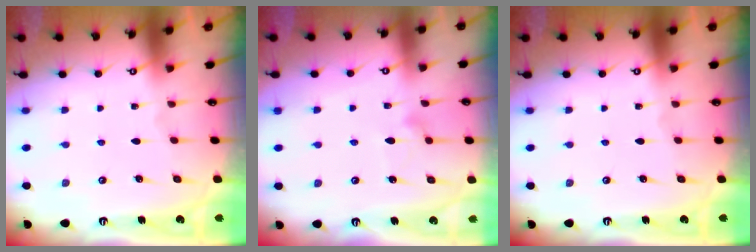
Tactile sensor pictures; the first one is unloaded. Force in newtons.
{"total": 9.9, "press": 9.9, "slide": 0.5}
{"total": 0.0}